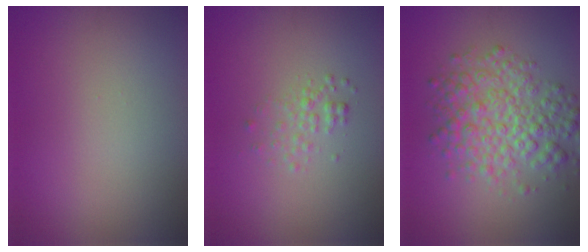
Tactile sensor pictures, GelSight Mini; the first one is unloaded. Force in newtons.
{"total": 1.4, "press": 1.4, "slide": 0.1}
{"total": 5.8, "press": 5.8, "slide": 0.1}